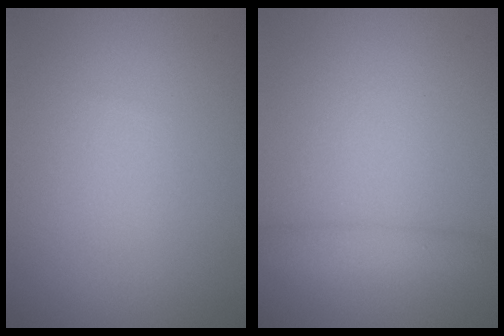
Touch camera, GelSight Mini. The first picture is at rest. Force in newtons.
{"total": 2.0, "press": 2.0, "slide": 0.0}